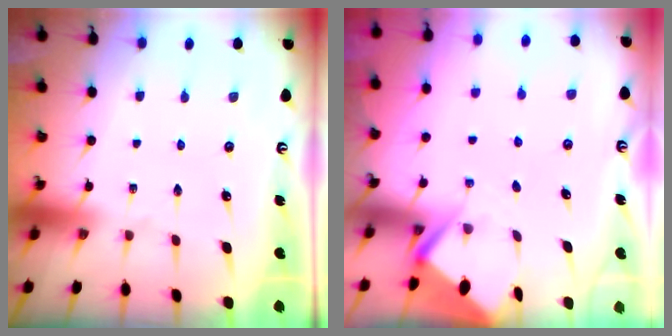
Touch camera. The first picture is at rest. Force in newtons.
{"total": 2.7, "press": 2.7, "slide": 0.3}